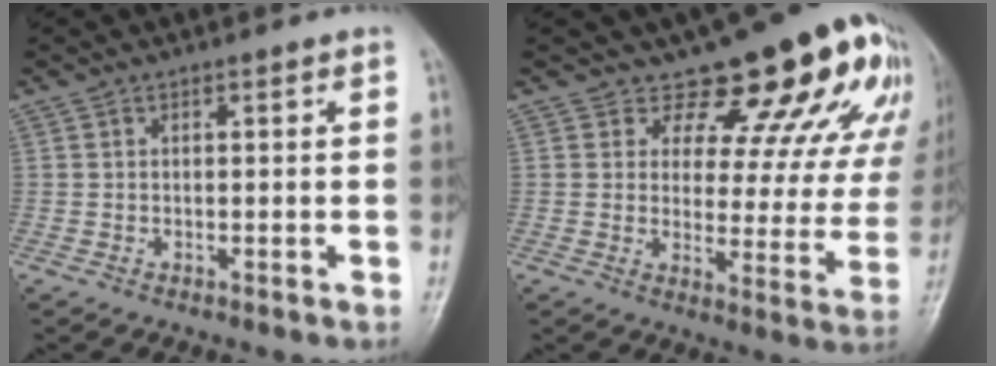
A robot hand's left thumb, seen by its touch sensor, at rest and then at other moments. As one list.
[{"total": 18.7, "force": [15.1, 8.0, 7.5], "torque": [-0.034, -0.094, 0.170]}]